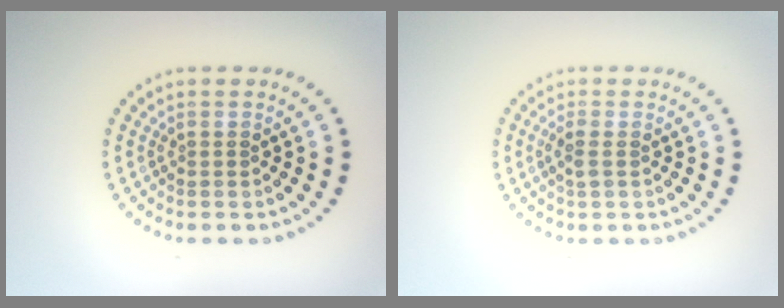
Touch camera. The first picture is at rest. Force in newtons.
{"total": 1.4, "press": 1.3, "slide": 0.3}